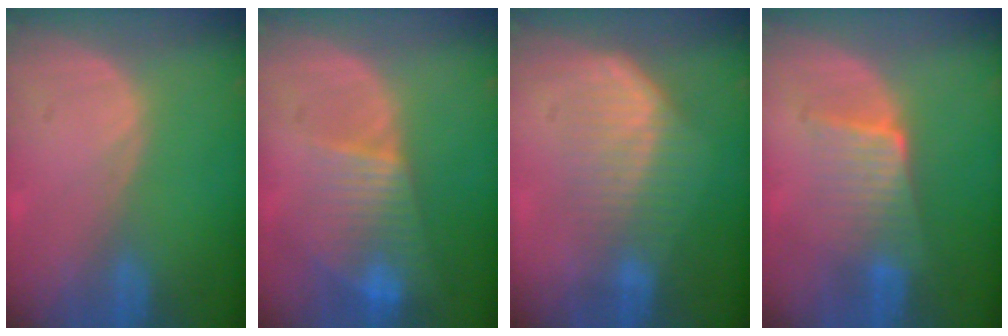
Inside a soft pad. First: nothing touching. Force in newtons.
{"total": 8.0, "press": 6.9, "slide": 4.1}
{"total": 7.6, "press": 6.5, "slide": 3.9}
{"total": 6.6, "press": 5.8, "slide": 3.3}